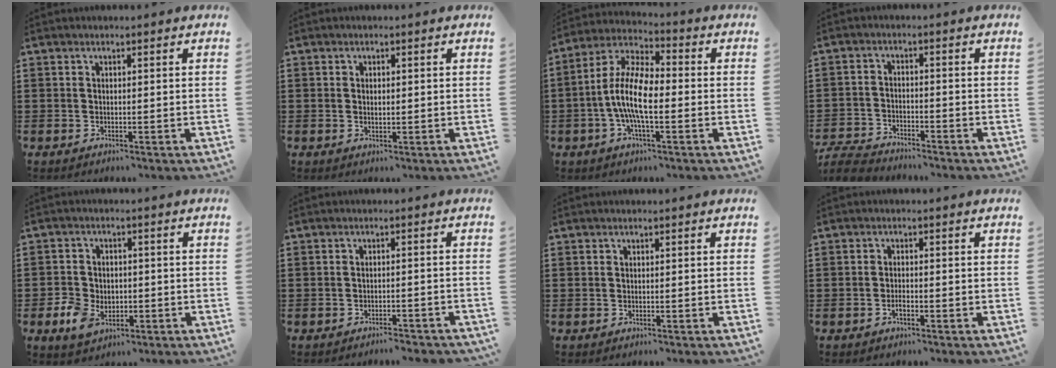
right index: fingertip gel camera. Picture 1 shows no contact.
{"total": 0.8, "force": [0.2, 0.5, 0.6], "torque": [-0.014, 0.005, 0.002]}
{"total": 10.0, "force": [-2.0, 3.6, 9.1], "torque": [-0.208, -0.011, -0.044]}
{"total": 4.4, "force": [-4.3, 0.6, 0.7], "torque": [-0.034, -0.003, -0.094]}
{"total": 4.7, "force": [-1.6, 3.7, 2.4], "torque": [-0.062, 0.002, -0.034]}
{"total": 1.9, "force": [-1.9, 0.0, 0.4], "torque": [-0.012, 0.000, -0.039]}
{"total": 0.0}
{"total": 1.3, "force": [-0.8, 0.3, 1.0], "torque": [-0.020, -0.004, -0.014]}